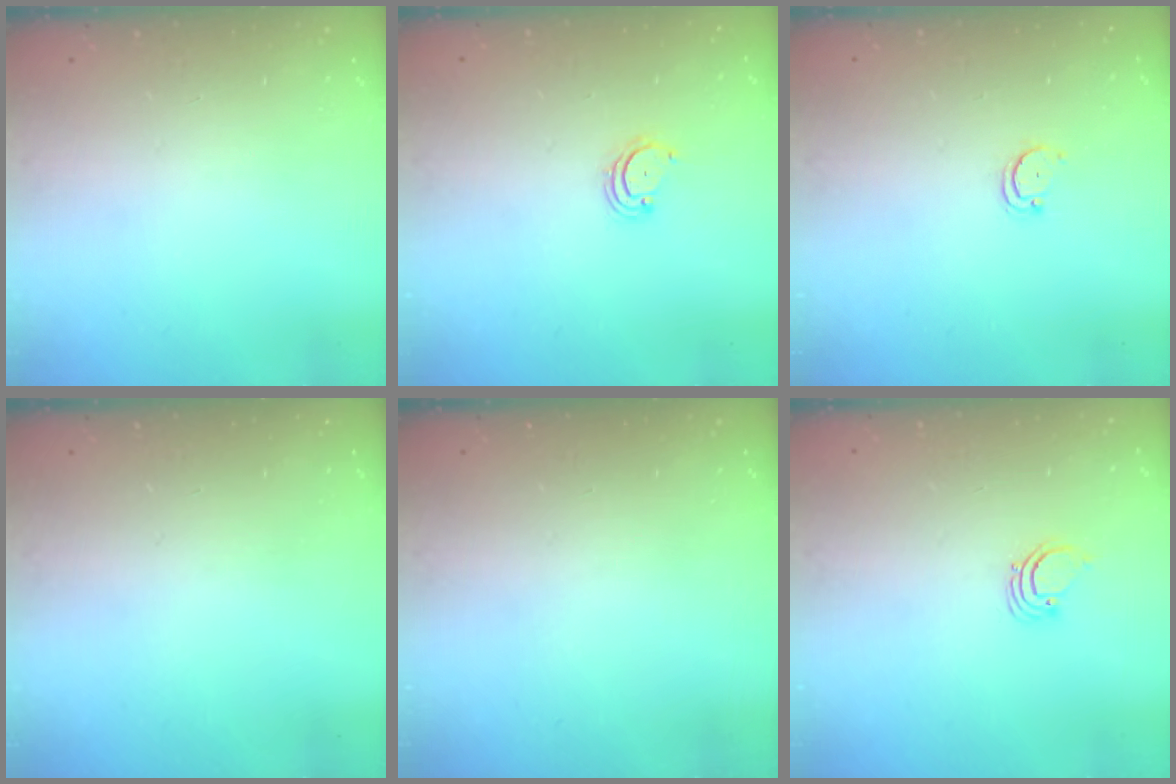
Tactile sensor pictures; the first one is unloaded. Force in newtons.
{"total": 2.9, "press": 2.9, "slide": 0.3}
{"total": 2.3, "press": 2.3, "slide": 0.2}
{"total": 0.0}
{"total": 0.0}
{"total": 2.2, "press": 2.2, "slide": 0.2}